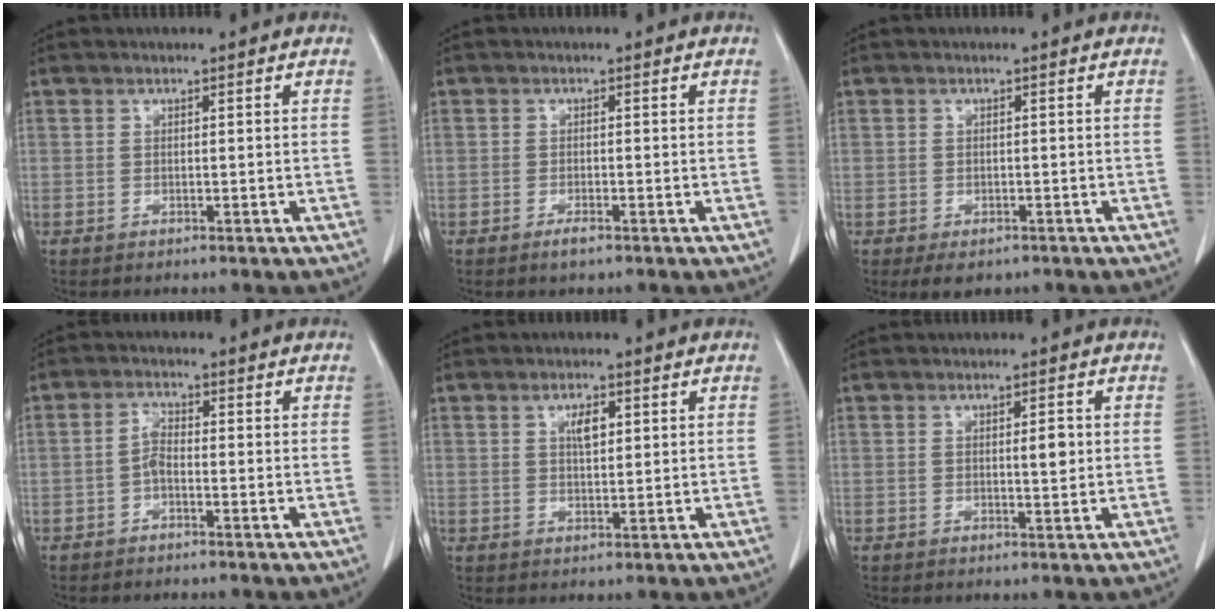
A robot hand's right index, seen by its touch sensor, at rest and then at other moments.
{"total": 1.4, "force": [-0.9, 0.2, 1.1], "torque": [-0.018, -0.002, -0.013]}
{"total": 3.1, "force": [-1.9, 2.0, 1.3], "torque": [-0.014, -0.002, -0.020]}
{"total": 2.1, "force": [-0.8, 0.8, 1.8], "torque": [-0.033, 0.004, -0.017]}
{"total": 2.8, "force": [1.0, 1.0, 2.4], "torque": [-0.044, -0.001, 0.019]}
{"total": 2.1, "force": [0.3, 0.4, 2.1], "torque": [-0.032, 0.001, 0.008]}